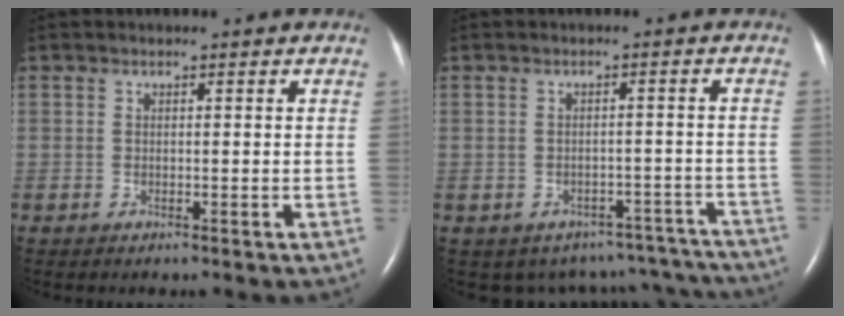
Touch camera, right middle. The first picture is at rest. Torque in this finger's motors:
{"motor_torque": [-0.38, -0.48, -0.06, 0.00]}